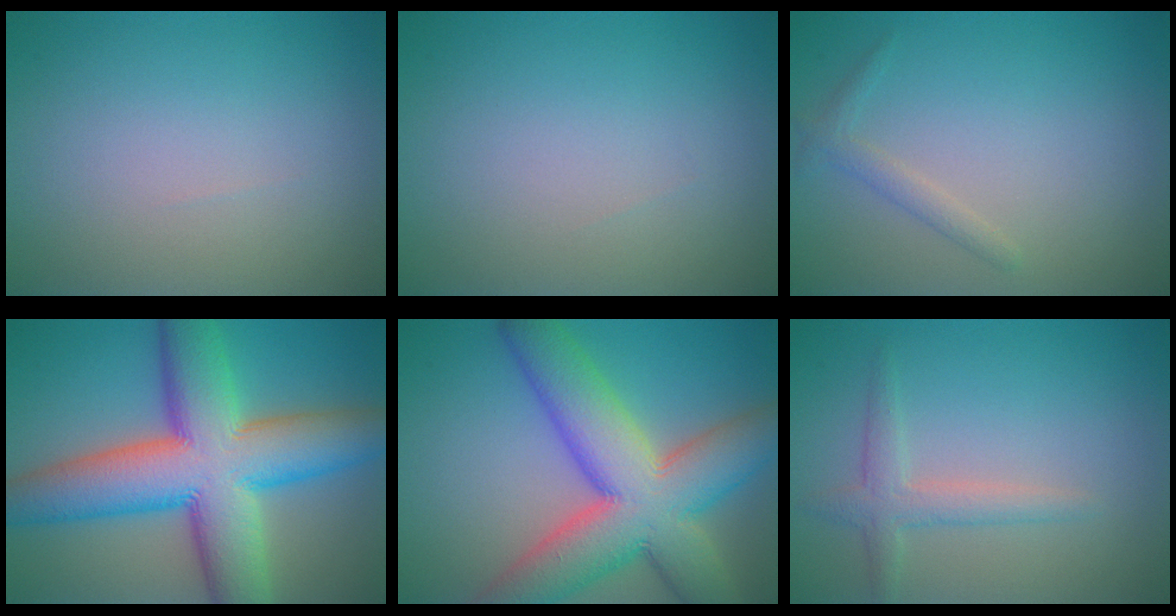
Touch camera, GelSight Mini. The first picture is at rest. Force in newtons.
{"total": 0.0}
{"total": 1.3, "press": 1.3, "slide": 0.1}
{"total": 13.9, "press": 13.9, "slide": 0.3}
{"total": 12.5, "press": 12.4, "slide": 1.2}
{"total": 2.3, "press": 2.3, "slide": 0.1}